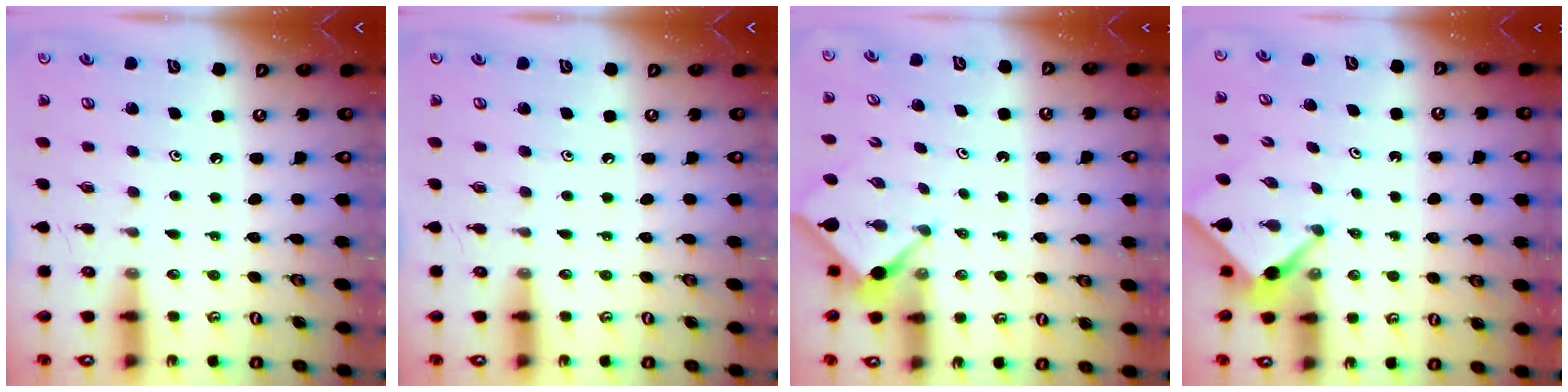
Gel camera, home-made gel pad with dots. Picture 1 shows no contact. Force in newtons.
{"total": 0.0}
{"total": 3.0, "press": 3.0, "slide": 0.2}
{"total": 3.2, "press": 3.2, "slide": 0.3}